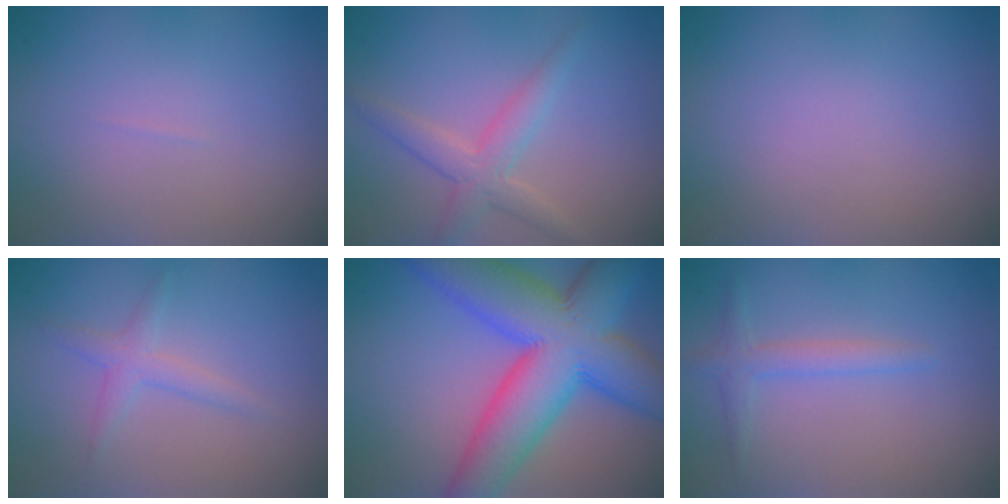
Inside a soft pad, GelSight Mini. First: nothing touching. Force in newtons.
{"total": 3.0, "press": 3.0, "slide": 0.3}
{"total": 0.0}
{"total": 1.8, "press": 1.8, "slide": 0.1}
{"total": 13.4, "press": 13.4, "slide": 0.5}
{"total": 1.8, "press": 1.8, "slide": 0.1}